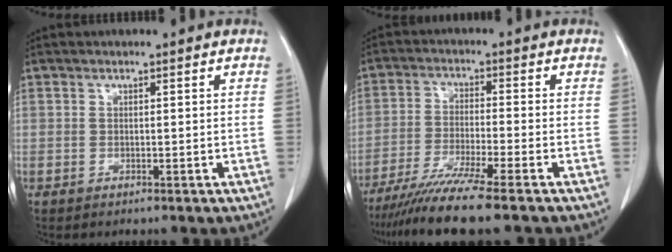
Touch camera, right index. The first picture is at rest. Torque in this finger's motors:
{"motor_torque": [1.21, -0.93, 0.65, 0.17]}